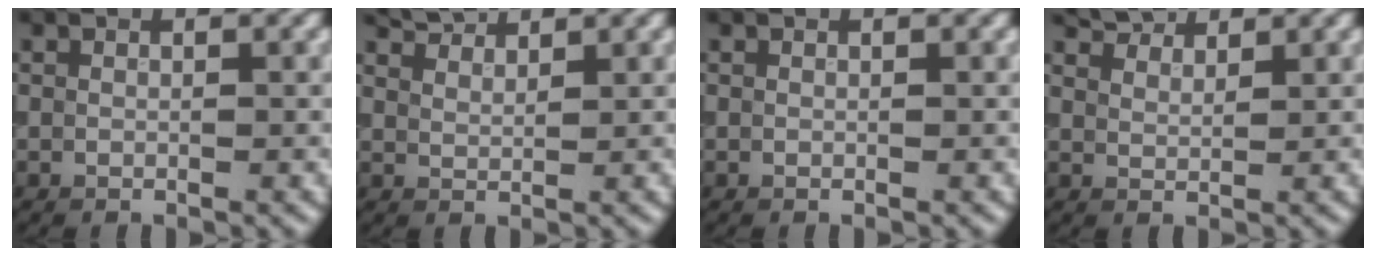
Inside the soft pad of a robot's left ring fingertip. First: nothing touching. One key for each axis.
{"total": 2.4, "fx": 2.3, "fy": 0.3, "fz": 0.6, "tx": -0.010, "ty": 0.005, "tz": 0.043}
{"total": 0.0}
{"total": 2.9, "fx": 2.7, "fy": 0.7, "fz": 0.8, "tx": -0.015, "ty": 0.000, "tz": 0.052}